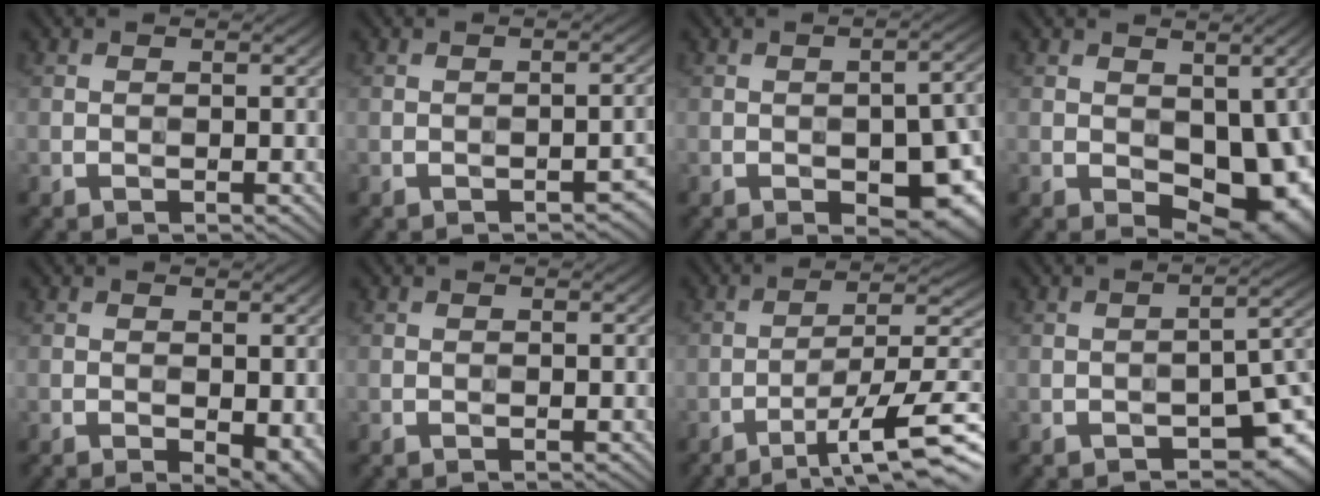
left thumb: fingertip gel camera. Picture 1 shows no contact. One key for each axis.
{"total": 2.1, "fx": -1.4, "fy": 0.5, "fz": 1.5, "tx": -0.016, "ty": 0.009, "tz": -0.017}
{"total": 10.8, "fx": -4.3, "fy": 5.0, "fz": 8.5, "tx": -0.102, "ty": -0.014, "tz": -0.054}
{"total": 10.1, "fx": -0.9, "fy": 6.1, "fz": 8.1, "tx": -0.108, "ty": -0.016, "tz": -0.006}
{"total": 3.5, "fx": -1.0, "fy": 1.7, "fz": 2.9, "tx": -0.037, "ty": -0.010, "tz": -0.010}
{"total": 0.0}
{"total": 11.2, "fx": -5.7, "fy": 2.3, "fz": 9.4, "tx": -0.152, "ty": 0.005, "tz": -0.089}
{"total": 6.7, "fx": -3.7, "fy": 2.9, "fz": 4.8, "tx": -0.054, "ty": -0.003, "tz": -0.051}